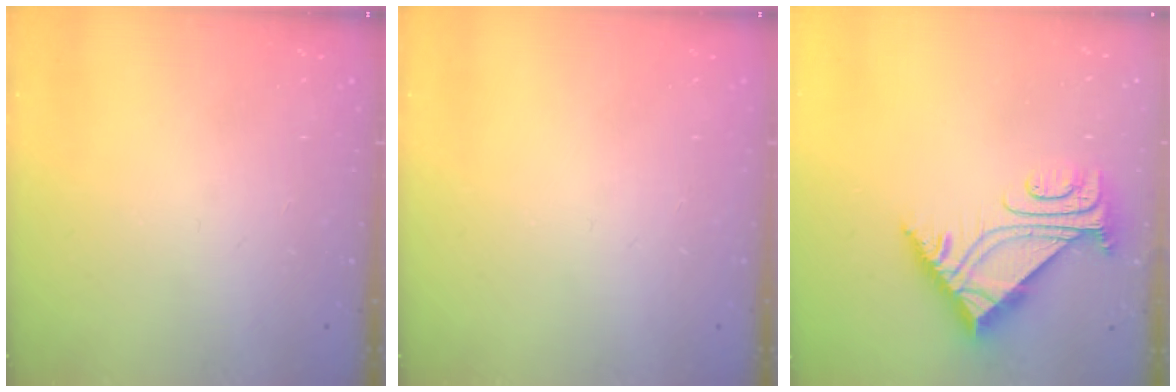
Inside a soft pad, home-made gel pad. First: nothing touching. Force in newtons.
{"total": 0.0}
{"total": 7.2, "press": 7.1, "slide": 0.9}